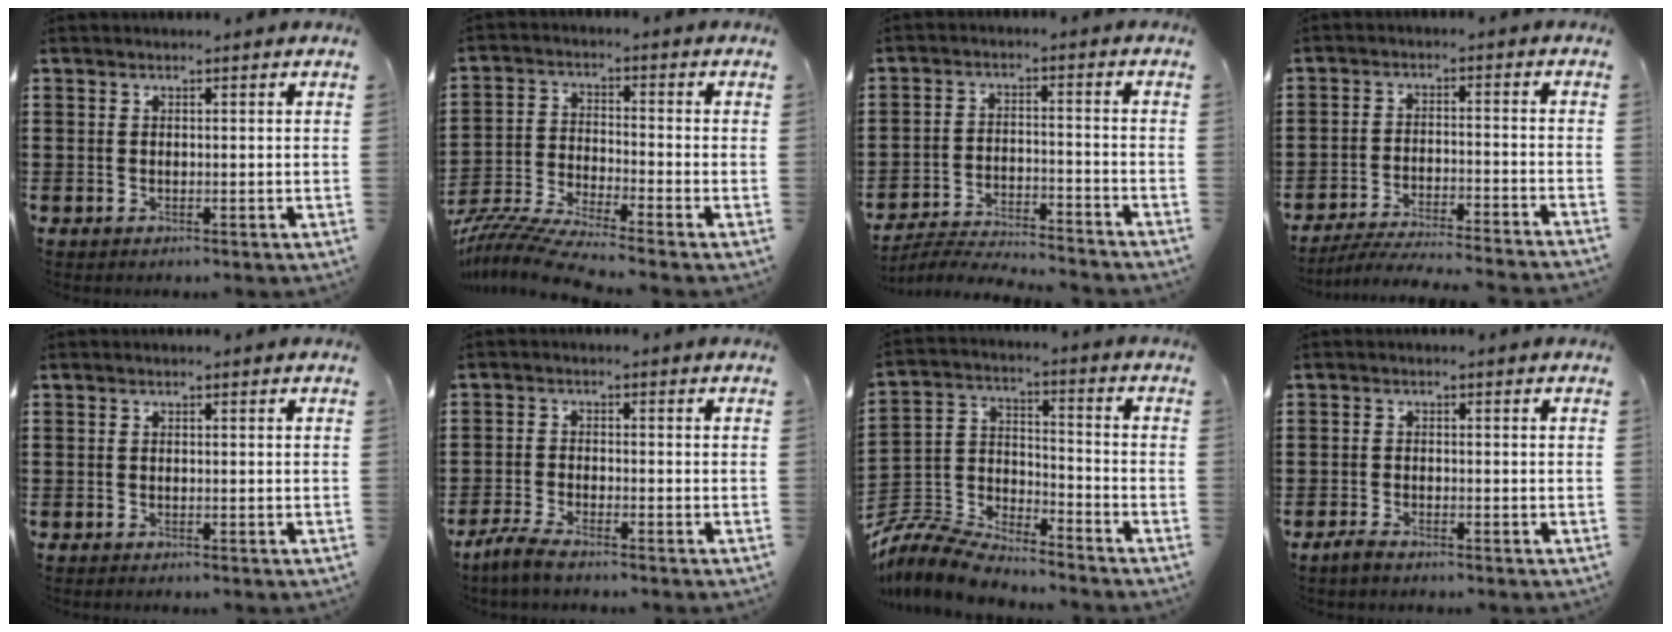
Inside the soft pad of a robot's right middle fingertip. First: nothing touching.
{"total": 6.4, "force": [-6.0, -0.3, 2.2], "torque": [-0.067, -0.020, -0.124]}
{"total": 4.9, "force": [-4.8, 0.0, 1.1], "torque": [-0.027, -0.001, -0.099]}
{"total": 4.9, "force": [-4.7, -0.2, 1.4], "torque": [-0.029, -0.010, -0.096]}
{"total": 0.0}
{"total": 3.2, "force": [-2.8, 0.2, 1.6], "torque": [-0.042, -0.007, -0.058]}
{"total": 9.4, "force": [-9.0, 1.5, 2.0], "torque": [-0.063, 0.005, -0.188]}
{"total": 1.5, "force": [-1.2, 0.3, 0.7], "torque": [-0.023, -0.001, -0.028]}